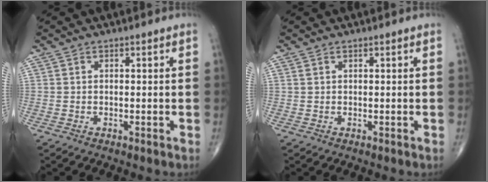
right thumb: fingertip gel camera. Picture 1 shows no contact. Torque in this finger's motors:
{"motor_torque": [0.35, -0.38, 0.03, 0.28, -0.04]}